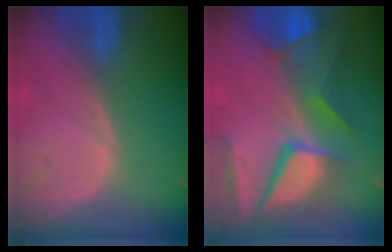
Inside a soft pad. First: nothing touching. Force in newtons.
{"total": 11.8, "press": 9.8, "slide": 6.6}